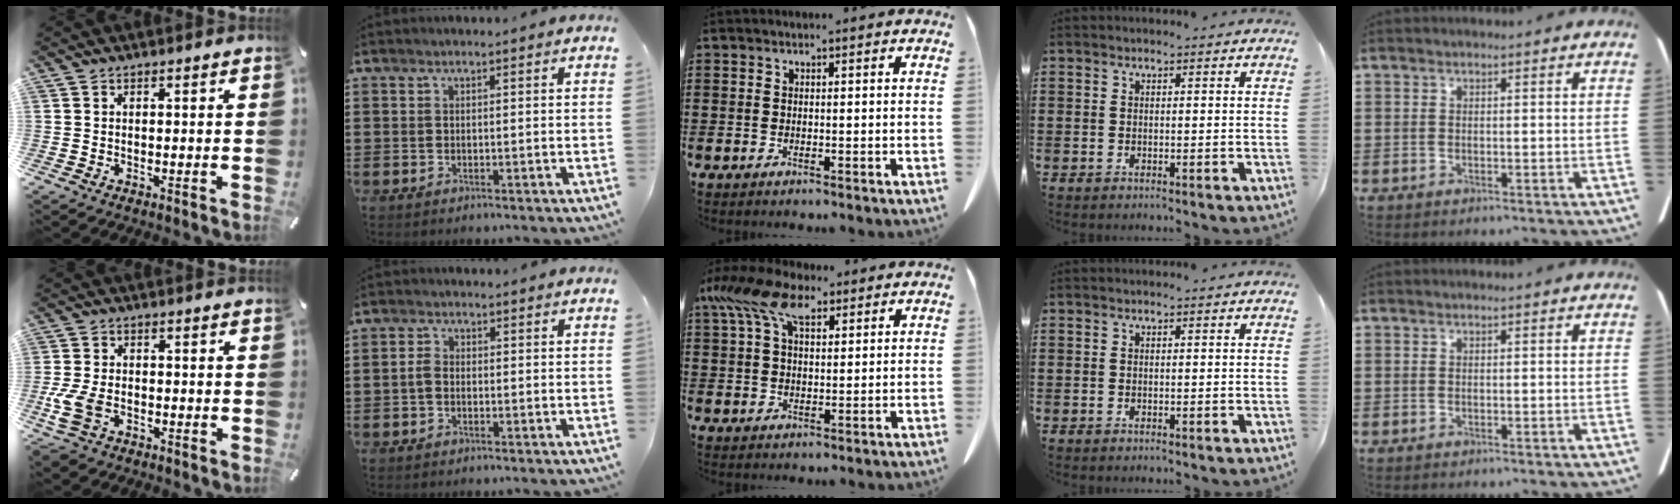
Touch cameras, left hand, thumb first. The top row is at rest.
{"thumb": {"total": 8.4, "force": [-3.3, 5.4, 5.5], "torque": [-0.137, 0.001, -0.062]}, "index": {"total": 1.8, "force": [-0.6, 1.2, 1.2], "torque": [-0.032, 0.001, -0.014]}, "middle": {"total": 9.5, "force": [5.6, 4.6, 6.2], "torque": [-0.148, 0.004, 0.102]}}